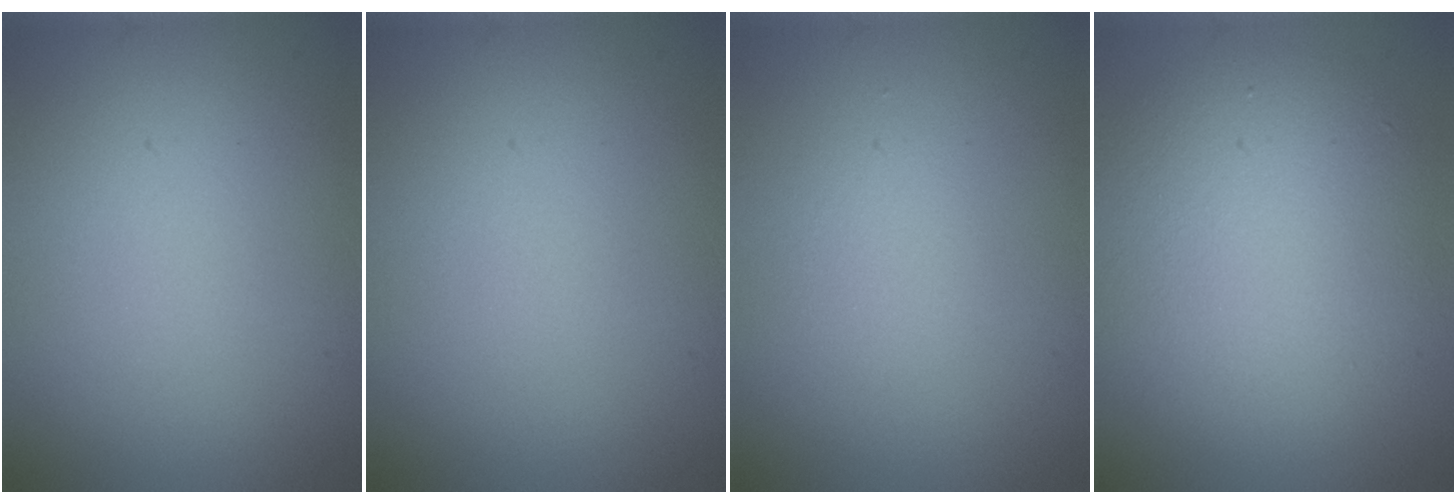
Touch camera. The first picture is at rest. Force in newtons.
{"total": 0.0}
{"total": 1.1, "press": 1.1, "slide": 0.0}
{"total": 7.0, "press": 7.0, "slide": 0.6}